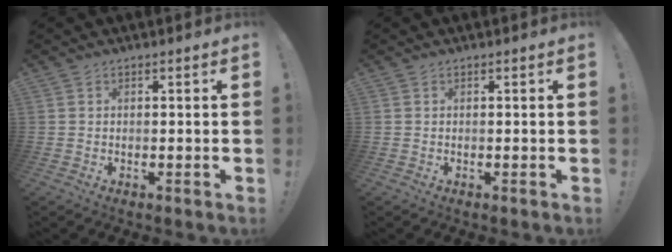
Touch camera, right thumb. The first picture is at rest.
{"total": 0.0}